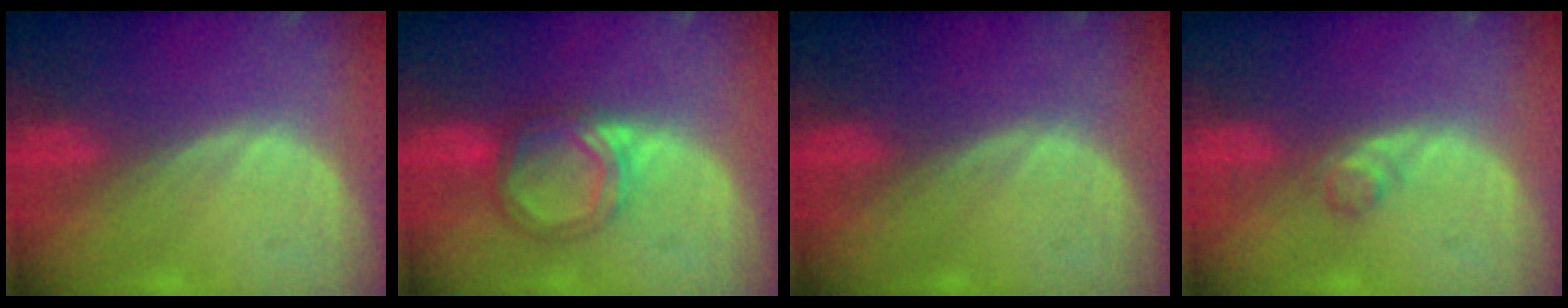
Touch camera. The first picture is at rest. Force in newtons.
{"total": 5.3, "press": 5.1, "slide": 1.5}
{"total": 0.0}
{"total": 1.6, "press": 1.6, "slide": 0.2}